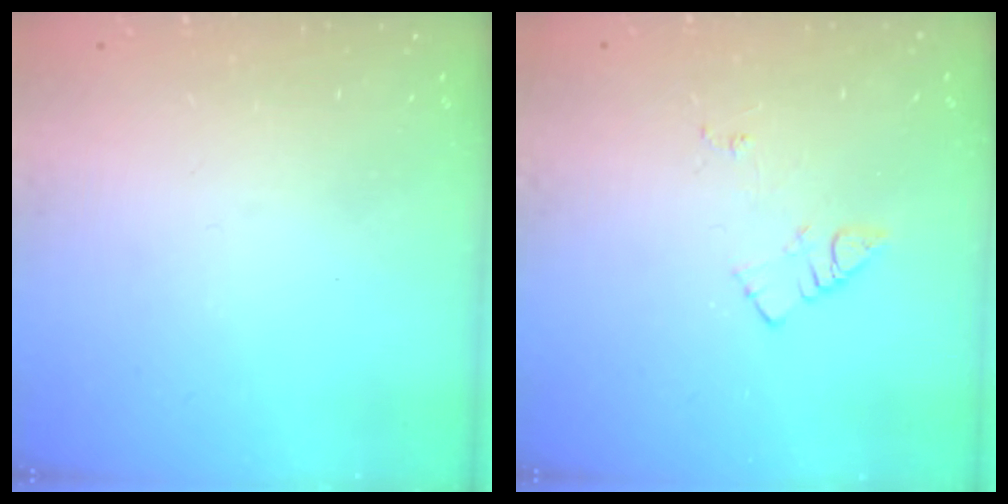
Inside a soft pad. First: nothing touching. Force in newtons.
{"total": 7.2, "press": 7.2, "slide": 0.6}